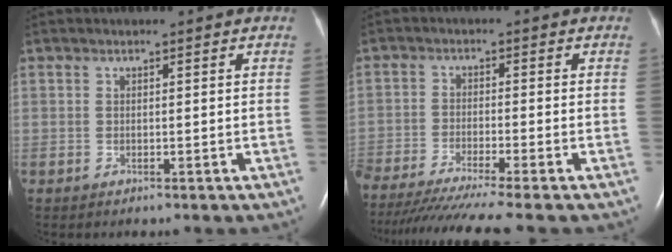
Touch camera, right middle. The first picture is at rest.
{"total": 14.1, "force": [-12.1, -1.4, 7.3], "torque": [-0.112, -0.043, -0.197]}